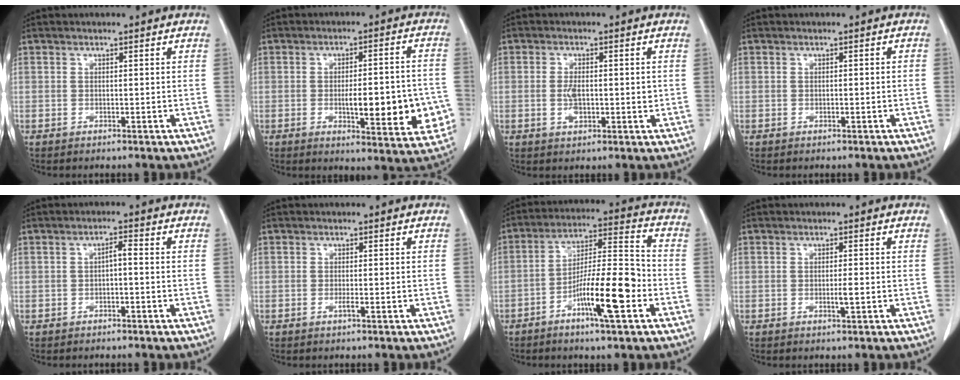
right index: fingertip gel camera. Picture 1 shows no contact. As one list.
[{"total": 12.8, "force": [-3.0, 3.4, 12.0], "torque": [-0.144, 0.011, -0.031]}, {"total": 4.0, "force": [-0.2, 1.8, 3.6], "torque": [-0.074, 0.000, -0.003]}, {"total": 0.7, "force": [-0.2, 0.2, 0.6], "torque": [-0.008, 0.004, -0.001]}, {"total": 1.7, "force": [-0.3, 0.4, 1.6], "torque": [-0.027, 0.005, -0.007]}, {"total": 0.8, "force": [-0.4, -0.1, 0.7], "torque": [-0.013, 0.000, -0.005]}, {"total": 12.7, "force": [-5.3, 1.4, 11.5], "torque": [-0.202, 0.004, -0.091]}, {"total": 1.4, "force": [-0.4, 0.0, 1.4], "torque": [-0.024, -0.002, -0.005]}]